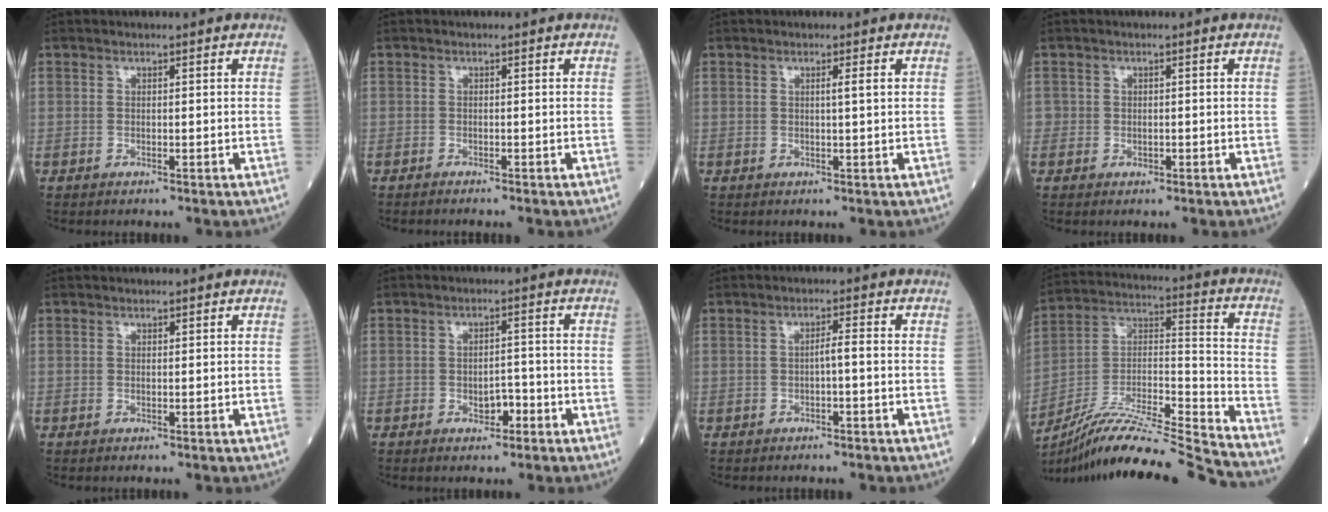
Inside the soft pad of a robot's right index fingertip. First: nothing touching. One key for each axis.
{"total": 1.1, "fx": -1.0, "fy": -0.1, "fz": 0.4, "tx": -0.011, "ty": 0.000, "tz": -0.013}
{"total": 1.2, "fx": 0.4, "fy": -0.3, "fz": 1.1, "tx": -0.023, "ty": -0.002, "tz": 0.005}
{"total": 1.2, "fx": -0.2, "fy": 1.1, "fz": 0.3, "tx": -0.004, "ty": 0.002, "tz": -0.004}
{"total": 0.0}
{"total": 2.9, "fx": -1.3, "fy": 1.5, "fz": 2.1, "tx": -0.026, "ty": 0.006, "tz": -0.018}
{"total": 1.7, "fx": -0.4, "fy": 0.0, "fz": 1.7, "tx": -0.031, "ty": 0.001, "tz": -0.006}
{"total": 24.0, "fx": -22.0, "fy": -1.2, "fz": 9.6, "tx": -0.183, "ty": -0.009, "tz": -0.366}